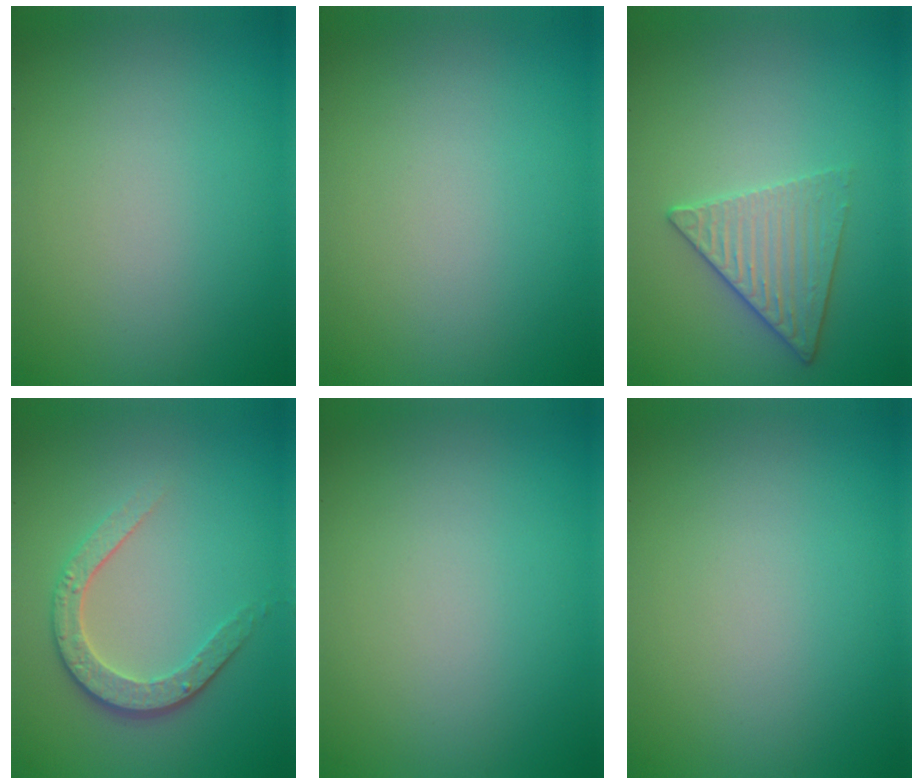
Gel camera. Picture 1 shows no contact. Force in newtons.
{"total": 0.0}
{"total": 3.3, "press": 3.2, "slide": 0.9}
{"total": 3.5, "press": 2.7, "slide": 2.2}
{"total": 0.0}
{"total": 0.0}